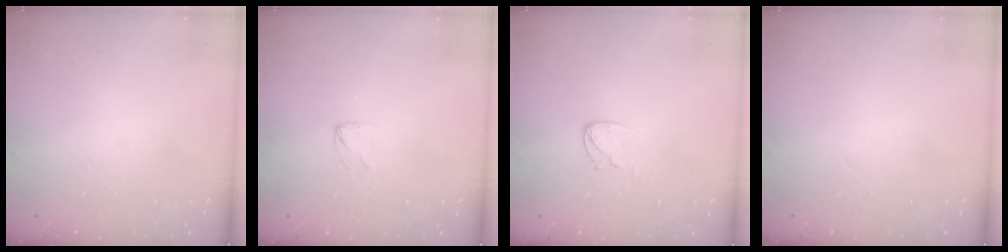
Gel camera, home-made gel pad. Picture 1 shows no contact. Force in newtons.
{"total": 2.2, "press": 2.2, "slide": 0.1}
{"total": 5.6, "press": 5.6, "slide": 0.4}
{"total": 0.0}